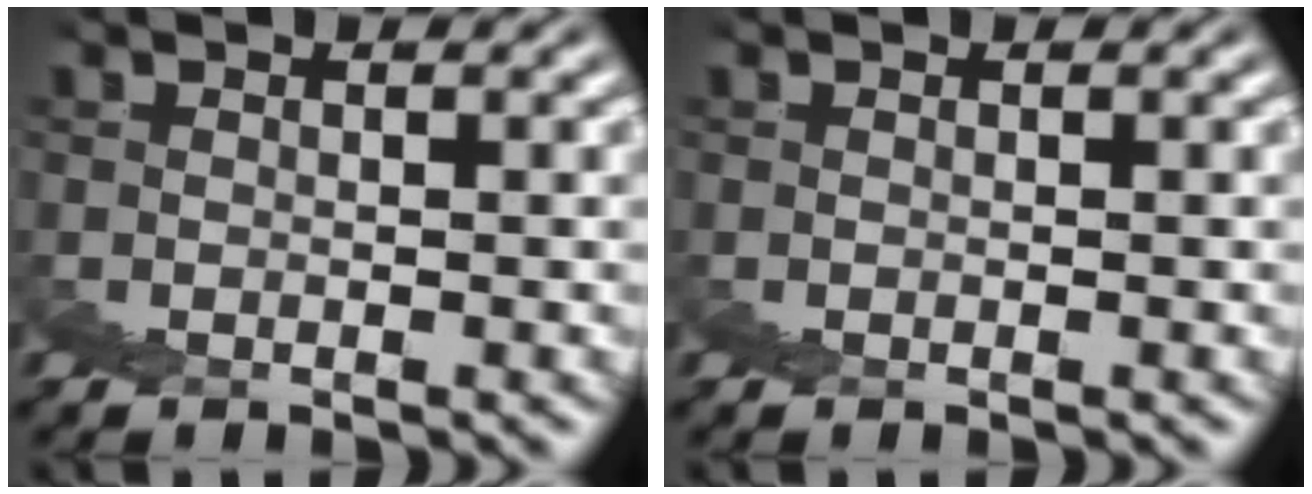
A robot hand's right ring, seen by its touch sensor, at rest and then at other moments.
{"total": 0.0}